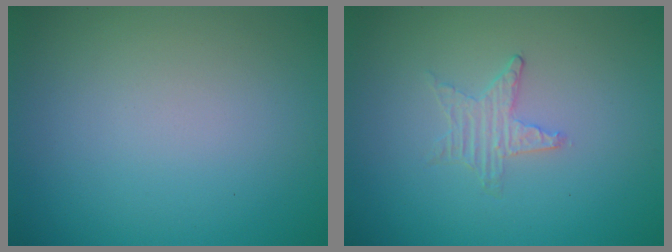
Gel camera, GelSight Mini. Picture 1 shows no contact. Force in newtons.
{"total": 0.5, "press": 0.5, "slide": 0.1}